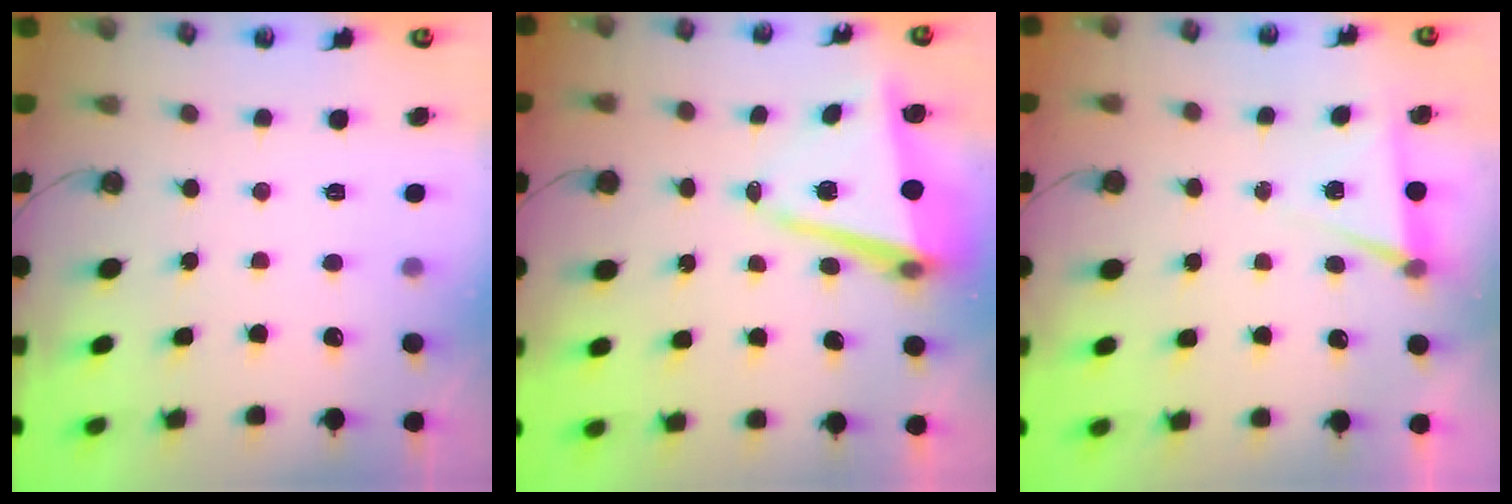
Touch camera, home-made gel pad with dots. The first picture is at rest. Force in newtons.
{"total": 8.6, "press": 8.2, "slide": 2.7}
{"total": 5.1, "press": 2.5, "slide": 4.5}